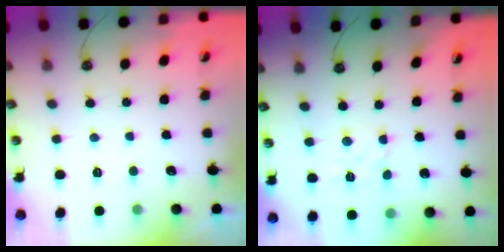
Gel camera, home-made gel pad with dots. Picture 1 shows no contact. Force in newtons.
{"total": 1.8, "press": 1.7, "slide": 0.6}